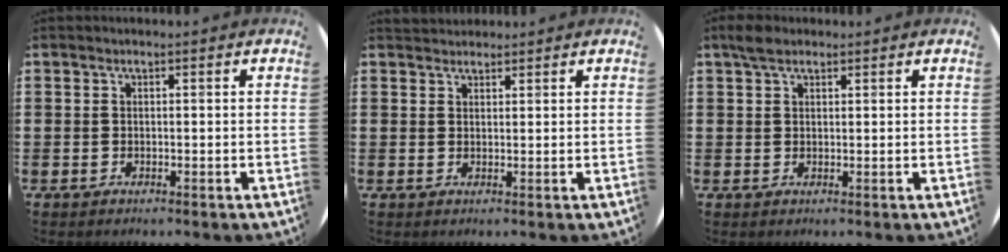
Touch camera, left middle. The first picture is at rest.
{"total": 1.4, "force": [1.3, 0.5, -0.2], "torque": [0.002, 0.004, 0.025]}
{"total": 2.3, "force": [1.8, 1.0, 1.0], "torque": [-0.013, 0.004, 0.032]}